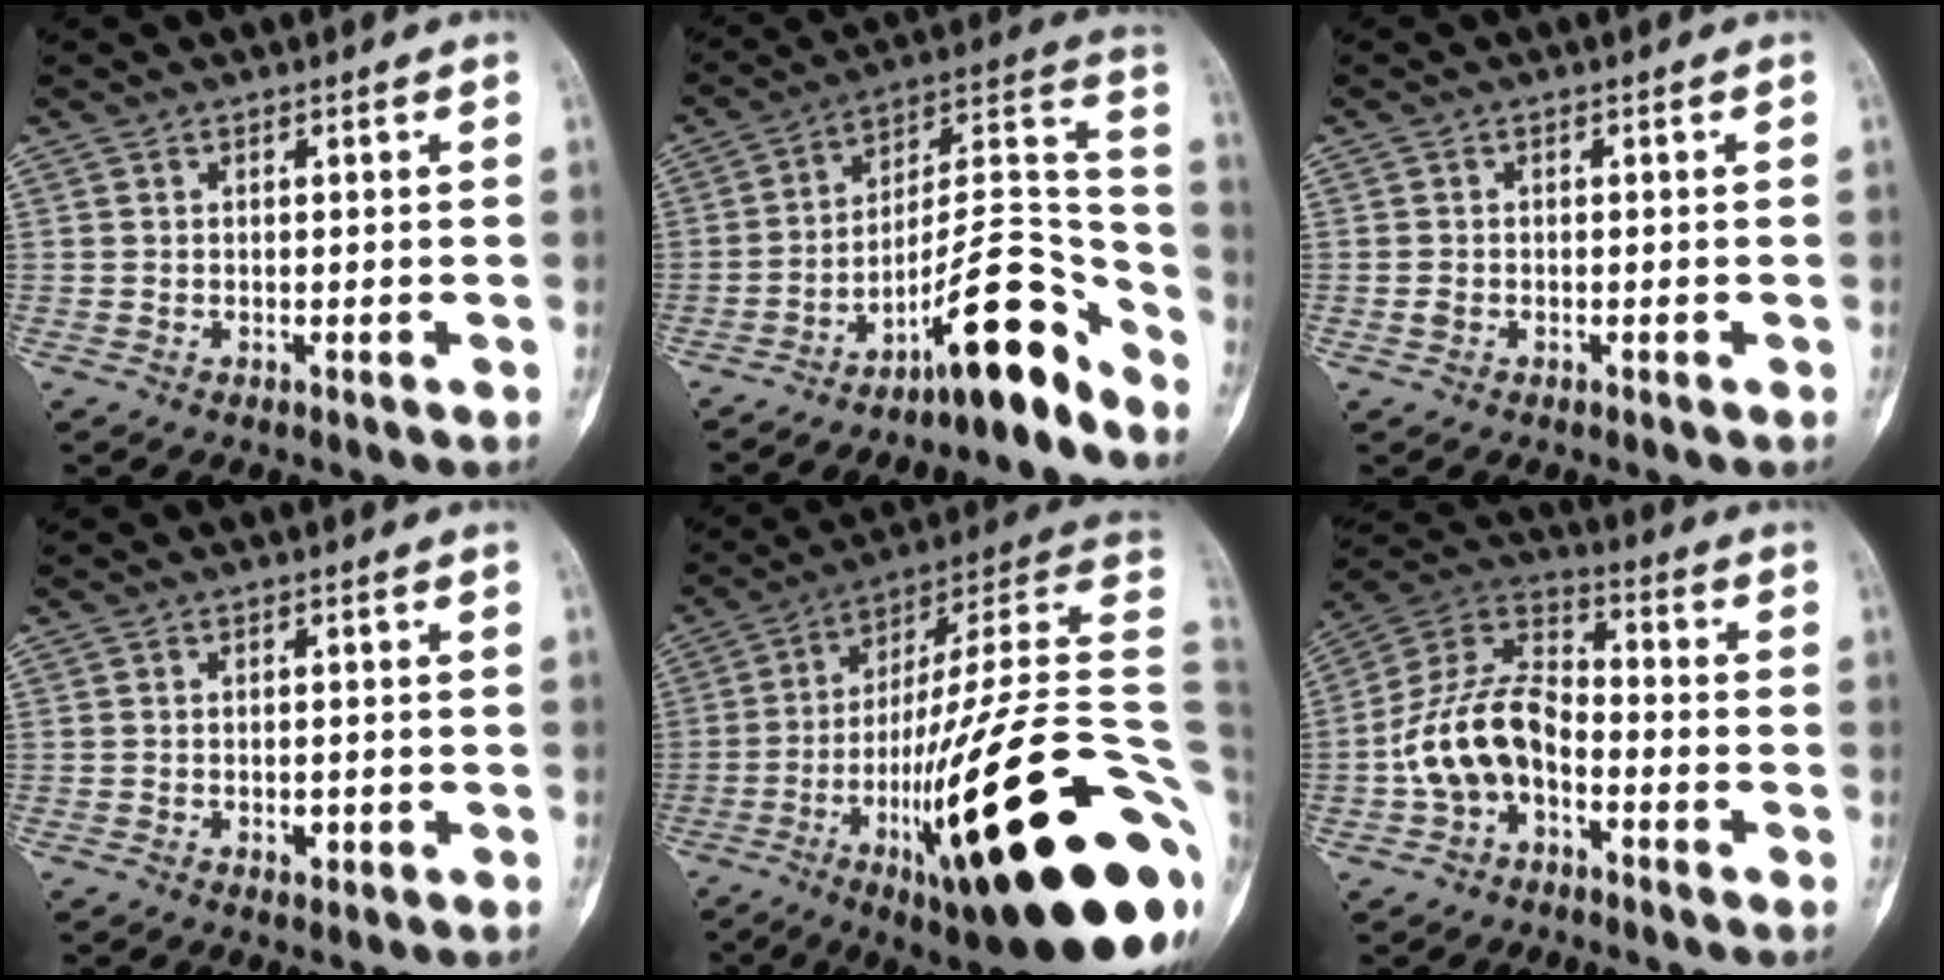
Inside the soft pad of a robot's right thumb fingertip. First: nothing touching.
{"total": 16.7, "force": [-11.9, 3.8, 11.1], "torque": [-0.132, 0.136, -0.192]}
{"total": 1.4, "force": [-0.5, 1.1, 0.8], "torque": [-0.020, 0.004, -0.010]}
{"total": 2.0, "force": [-0.7, 1.1, 1.5], "torque": [-0.019, 0.002, -0.008]}
{"total": 37.7, "force": [-10.3, 7.7, 35.4], "torque": [-0.446, 0.062, -0.165]}
{"total": 13.0, "force": [-3.9, 8.2, 9.4], "torque": [-0.176, 0.051, -0.082]}